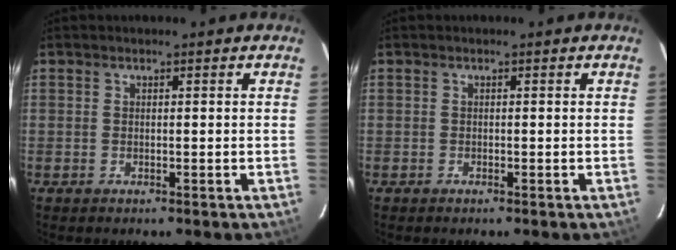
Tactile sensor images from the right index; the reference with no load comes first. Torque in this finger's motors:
{"motor_torque": [-0.11, -0.13, 0.05, 0.01]}